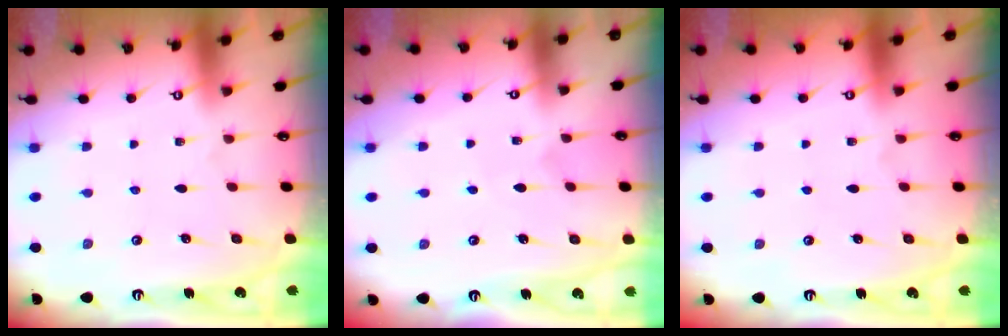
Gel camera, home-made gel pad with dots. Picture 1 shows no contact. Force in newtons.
{"total": 3.4, "press": 3.4, "slide": 0.3}
{"total": 0.0}